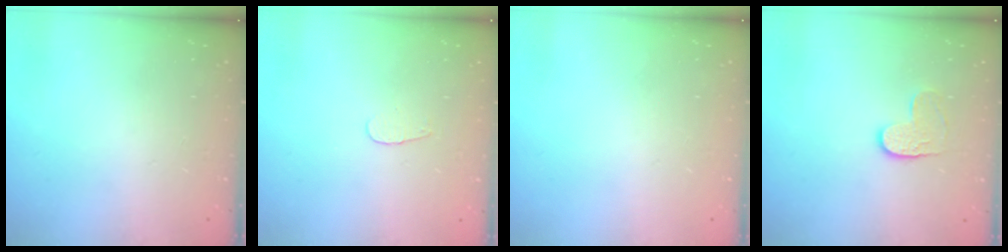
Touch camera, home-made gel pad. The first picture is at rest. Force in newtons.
{"total": 3.1, "press": 3.1, "slide": 0.4}
{"total": 0.0}
{"total": 5.2, "press": 5.2, "slide": 0.2}